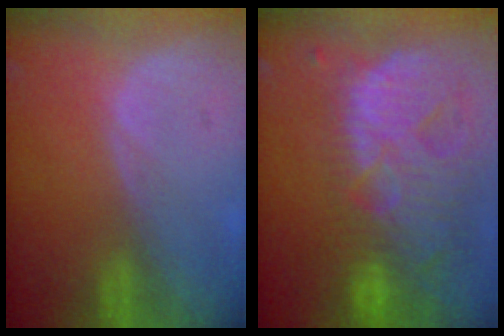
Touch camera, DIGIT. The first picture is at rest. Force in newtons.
{"total": 13.9, "press": 11.7, "slide": 7.4}